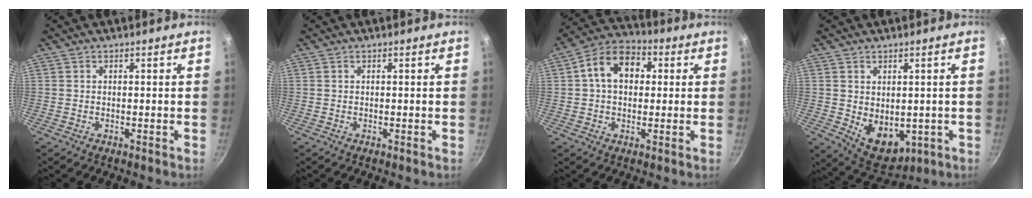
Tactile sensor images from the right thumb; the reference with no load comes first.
{"total": 0.0}
{"total": 11.1, "force": [1.9, 8.0, 7.5], "torque": [-0.091, 0.026, 0.012]}
{"total": 8.8, "force": [-0.5, 6.2, 6.2], "torque": [-0.067, -0.018, 0.016]}